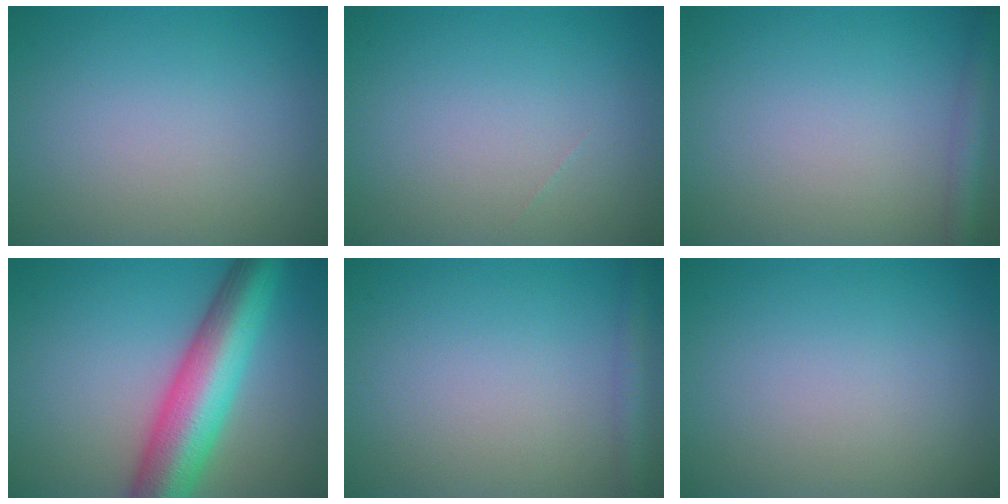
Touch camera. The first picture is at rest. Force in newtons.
{"total": 0.0}
{"total": 2.5, "press": 2.5, "slide": 0.1}
{"total": 9.9, "press": 9.9, "slide": 0.2}
{"total": 1.8, "press": 1.8, "slide": 0.1}
{"total": 0.0}